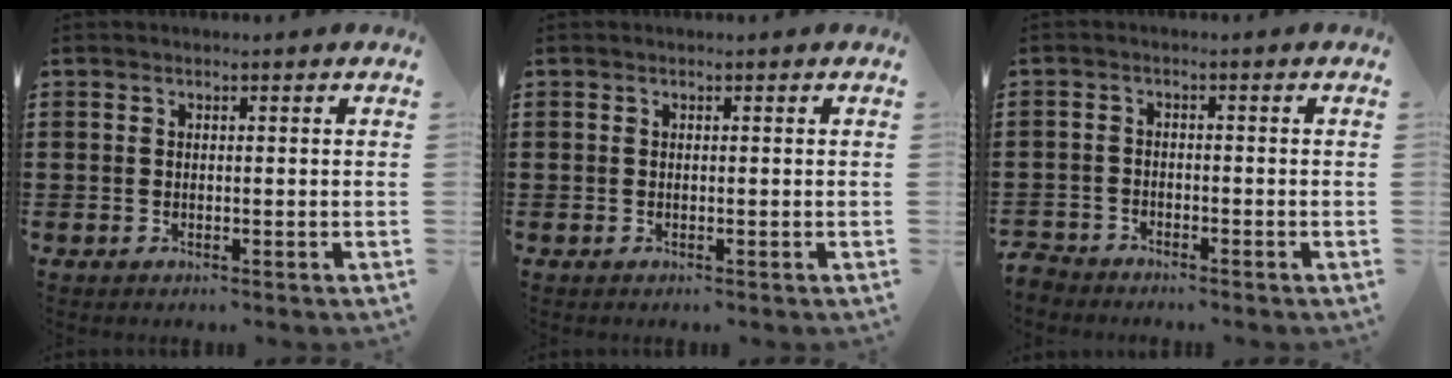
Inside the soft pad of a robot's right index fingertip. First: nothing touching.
{"total": 0.0}
{"total": 2.5, "force": [-2.5, 0.5, -0.2], "torque": [-0.011, -0.003, -0.058]}